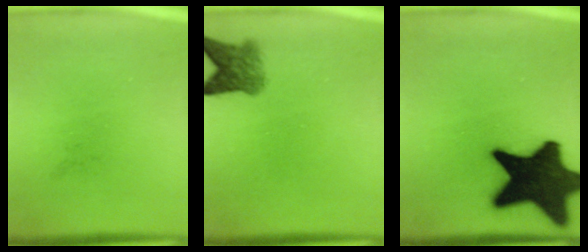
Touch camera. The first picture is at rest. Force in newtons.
{"total": 3.7}
{"total": 19.8}